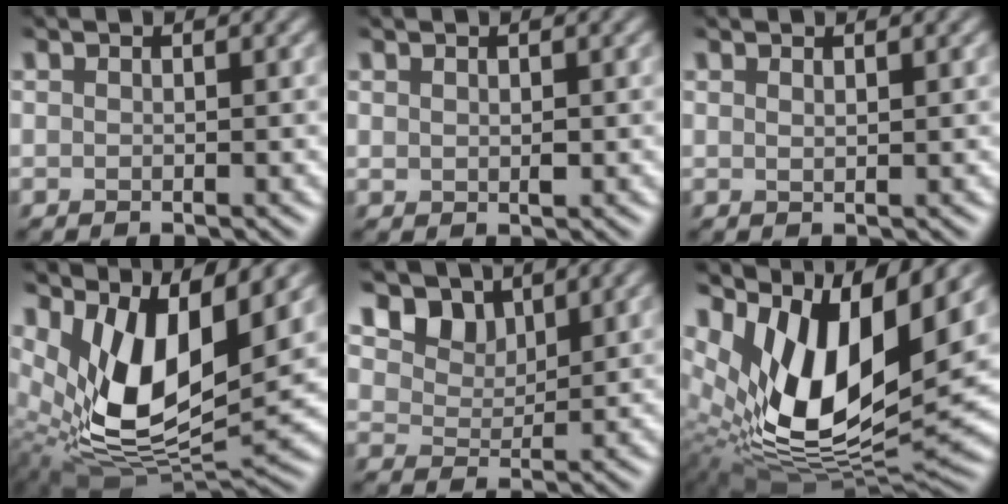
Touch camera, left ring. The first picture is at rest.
{"total": 0.7, "force": [0.4, 0.4, 0.4], "torque": [-0.008, -0.002, 0.007]}
{"total": 0.6, "force": [0.6, -0.1, 0.2], "torque": [0.001, -0.001, 0.006]}
{"total": 10.9, "force": [3.0, 5.3, 9.0], "torque": [-0.172, -0.013, 0.055]}
{"total": 4.7, "force": [2.9, 2.7, 2.4], "torque": [-0.051, -0.007, 0.043]}
{"total": 14.3, "force": [3.7, 6.6, 12.1], "torque": [-0.228, -0.001, 0.056]}